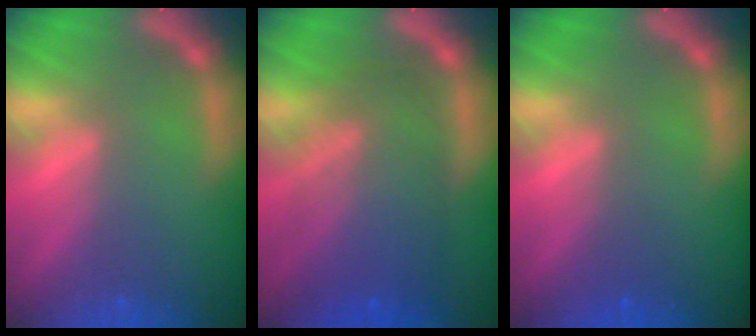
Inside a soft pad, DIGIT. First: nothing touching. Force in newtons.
{"total": 9.1}
{"total": 1.0}